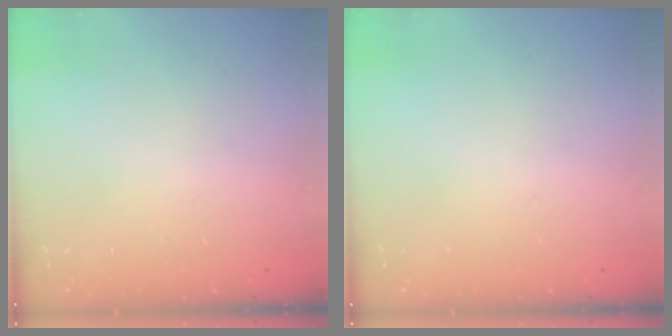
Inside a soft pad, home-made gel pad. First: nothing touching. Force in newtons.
{"total": 0.0}